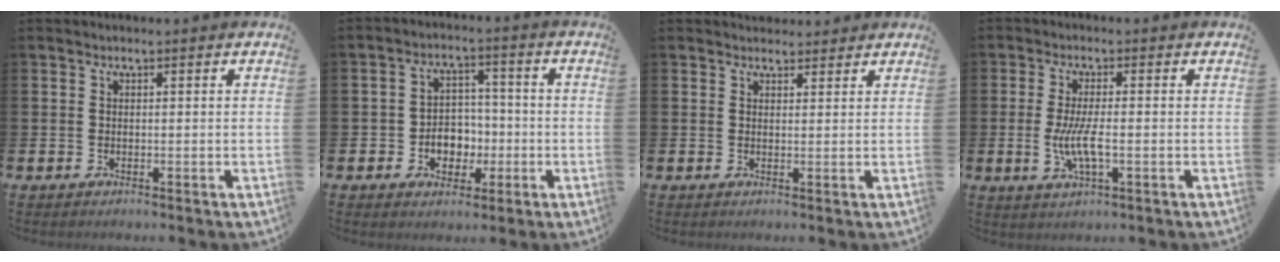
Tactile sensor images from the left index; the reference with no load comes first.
{"total": 4.5, "force": [-1.4, 3.9, 1.9], "torque": [-0.033, 0.005, -0.034]}
{"total": 2.2, "force": [2.1, 0.7, -0.2], "torque": [0.012, -0.009, 0.036]}
{"total": 4.8, "force": [-0.8, 1.2, 4.6], "torque": [-0.095, -0.002, -0.018]}